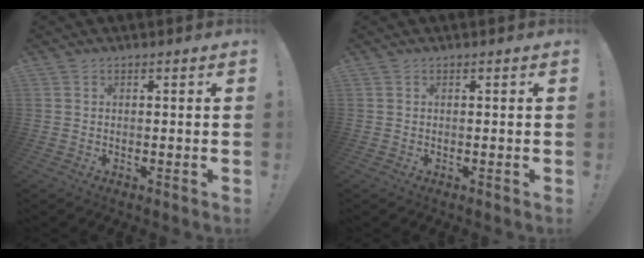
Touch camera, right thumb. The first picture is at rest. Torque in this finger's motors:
{"motor_torque": [-0.02, 0.03, -0.05, 0.03, 0.02]}